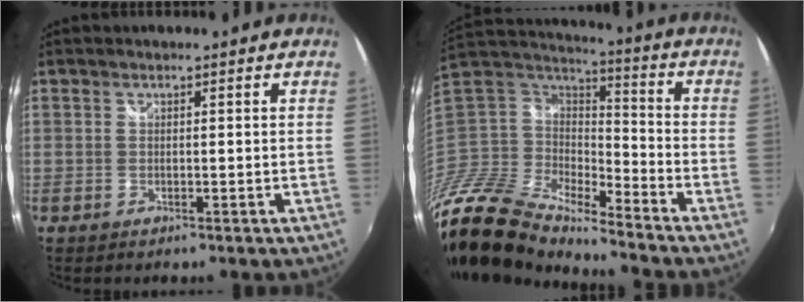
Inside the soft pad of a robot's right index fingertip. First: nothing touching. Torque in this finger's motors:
{"motor_torque": [-1.58, -0.56, -1.05, -0.21]}